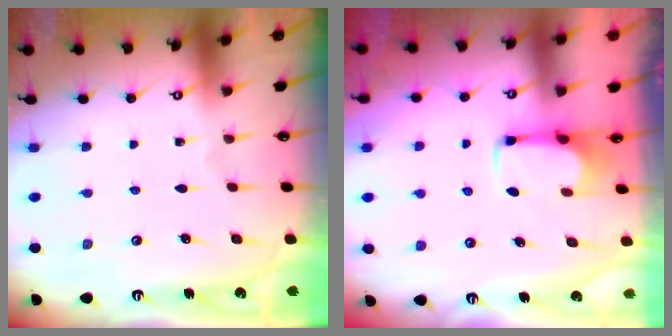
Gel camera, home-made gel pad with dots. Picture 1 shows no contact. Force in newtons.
{"total": 2.8, "press": 2.8, "slide": 0.5}